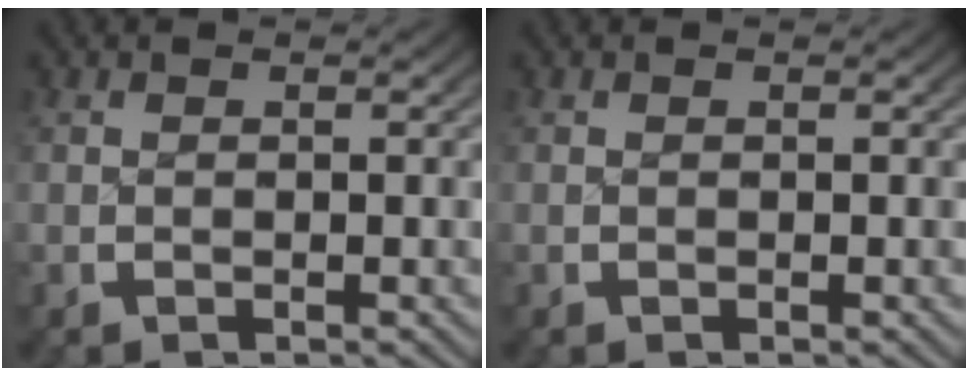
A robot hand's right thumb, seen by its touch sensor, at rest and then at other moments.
{"total": 0.0}